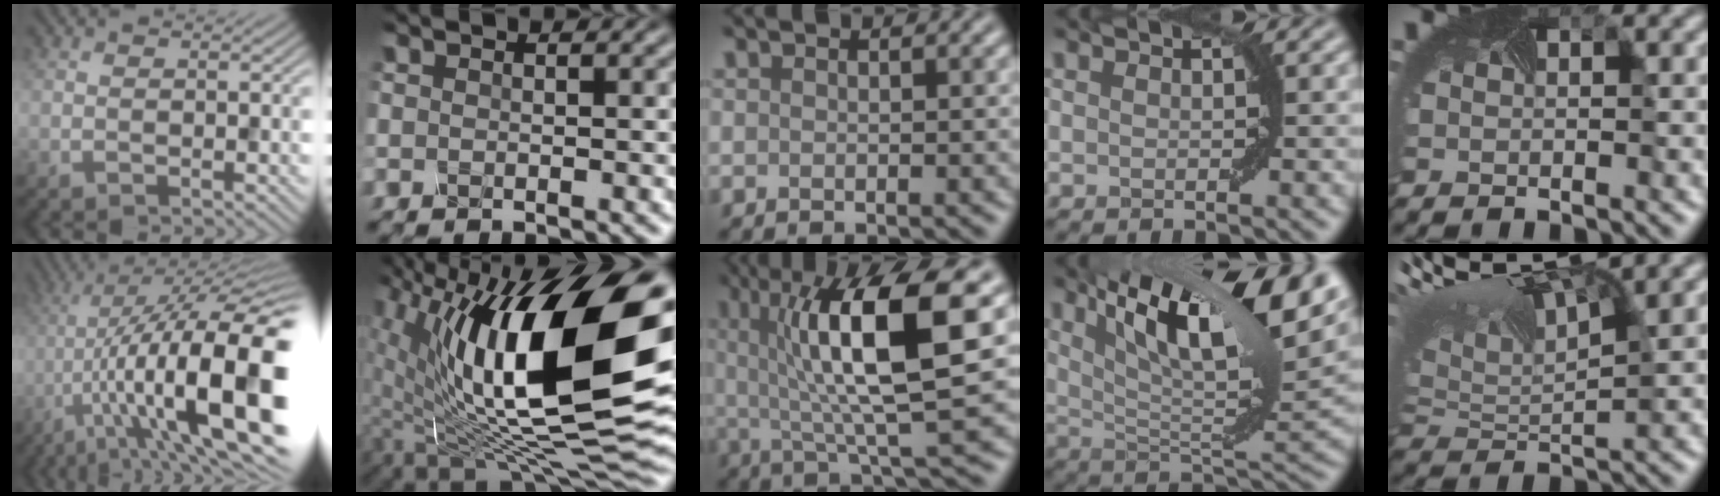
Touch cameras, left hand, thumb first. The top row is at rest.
{"thumb": {"total": 19.5, "force": [-5.4, 6.1, 17.7], "torque": [-0.290, 0.007, -0.087]}, "index": {"total": 19.3, "force": [3.7, 7.8, 17.3], "torque": [-0.283, 0.009, 0.058]}, "middle": {"total": 11.2, "force": [2.4, 2.6, 10.6], "torque": [-0.163, -0.006, 0.046]}, "ring": {"total": 15.3, "force": [7.1, 4.5, 12.8], "torque": [-0.209, 0.012, 0.119]}, "little": {"total": 9.9, "force": [4.7, 4.0, 7.7], "torque": [-0.169, 0.006, 0.094]}}